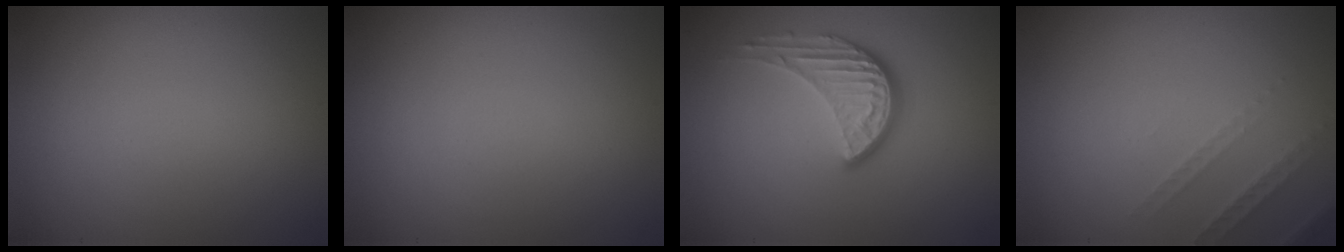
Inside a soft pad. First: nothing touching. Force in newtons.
{"total": 0.0}
{"total": 4.1, "press": 3.0, "slide": 2.8}
{"total": 1.5, "press": 1.4, "slide": 0.4}